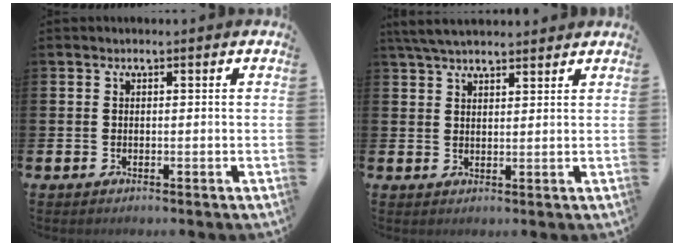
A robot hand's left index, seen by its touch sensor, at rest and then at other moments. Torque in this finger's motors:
{"motor_torque": [1.02, -1.10, 0.63, 0.19]}